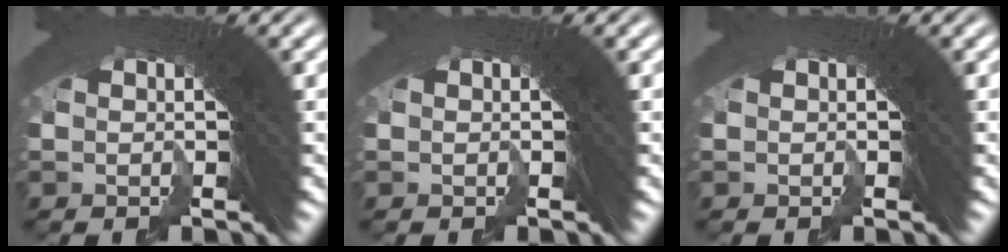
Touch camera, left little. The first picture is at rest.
{"total": 0.0}
{"total": 0.0}